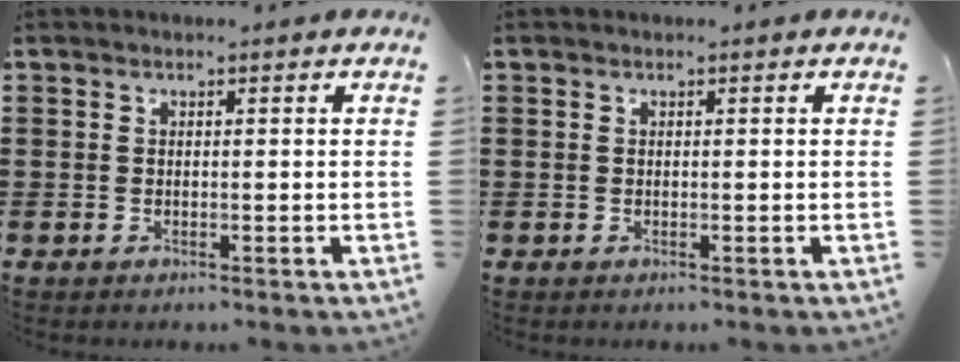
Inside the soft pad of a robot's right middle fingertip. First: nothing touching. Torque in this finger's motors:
{"motor_torque": [0.05, -0.04, 0.03, -0.01]}